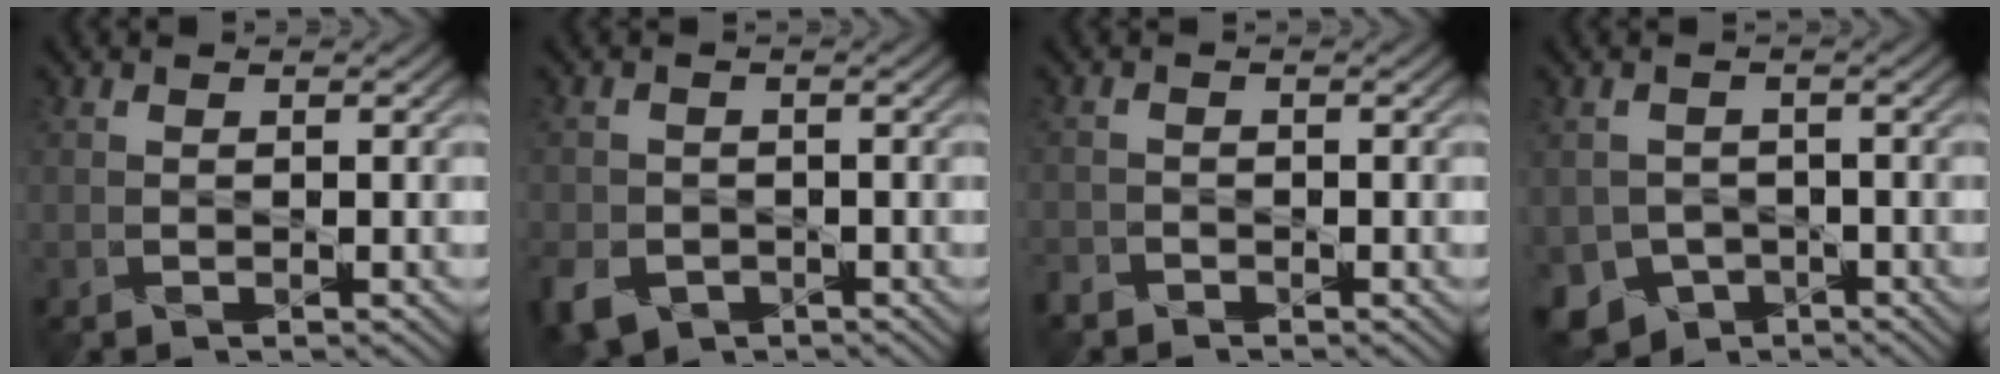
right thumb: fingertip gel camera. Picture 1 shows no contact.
{"total": 5.1, "force": [-2.8, 3.7, 2.2], "torque": [-0.058, -0.017, -0.054]}
{"total": 1.6, "force": [-1.4, 0.7, 0.1], "torque": [-0.006, -0.004, -0.035]}
{"total": 6.7, "force": [-3.7, 5.1, 2.3], "torque": [-0.047, -0.020, -0.065]}